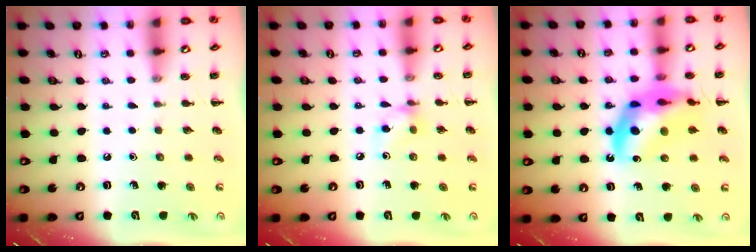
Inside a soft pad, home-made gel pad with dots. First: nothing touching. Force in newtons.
{"total": 6.7, "press": 6.6, "slide": 1.3}
{"total": 16.7, "press": 16.2, "slide": 4.1}